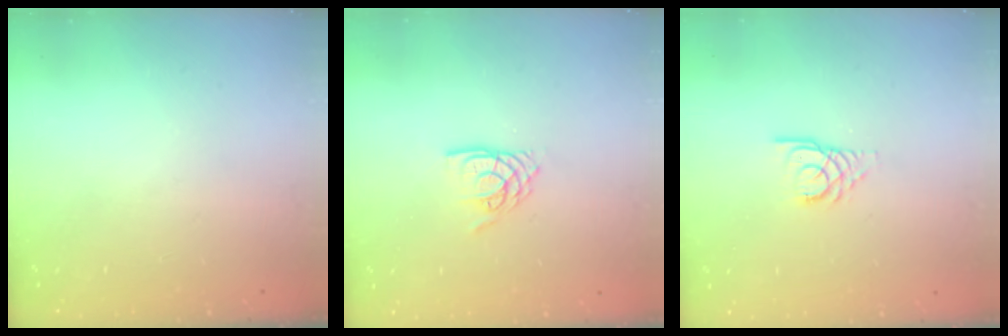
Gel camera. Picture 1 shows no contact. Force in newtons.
{"total": 7.1, "press": 7.0, "slide": 0.5}
{"total": 4.1, "press": 4.1, "slide": 0.2}